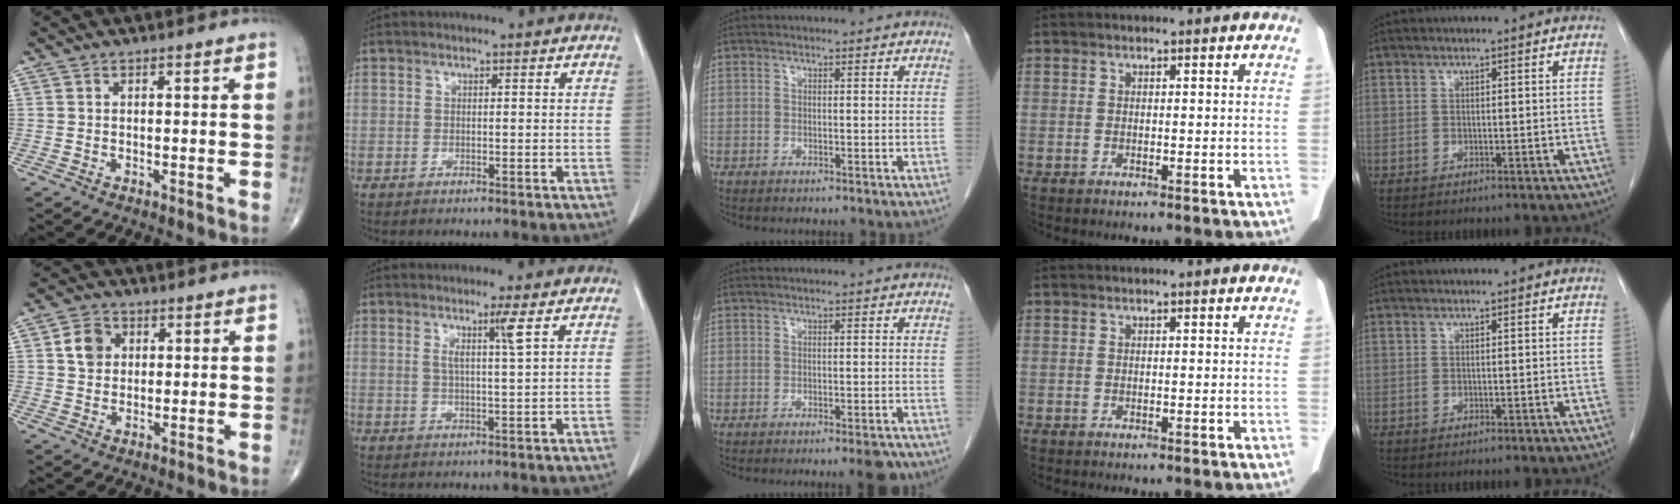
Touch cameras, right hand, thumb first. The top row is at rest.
{"thumb": {"total": 5.2, "force": [1.3, 4.2, 2.7], "torque": [-0.032, 0.001, 0.018]}, "index": {"total": 3.3, "force": [1.4, -0.9, 2.8], "torque": [-0.055, -0.006, 0.028]}, "middle": {"total": 2.8, "force": [-2.3, 0.1, 1.7], "torque": [-0.013, -0.003, -0.030]}}